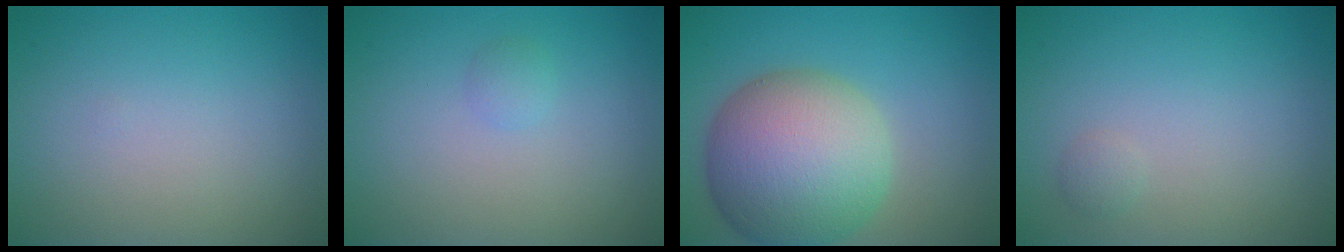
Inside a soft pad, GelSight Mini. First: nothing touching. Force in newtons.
{"total": 0.8, "press": 0.8, "slide": 0.1}
{"total": 11.5, "press": 11.5, "slide": 0.5}
{"total": 0.7, "press": 0.7, "slide": 0.0}